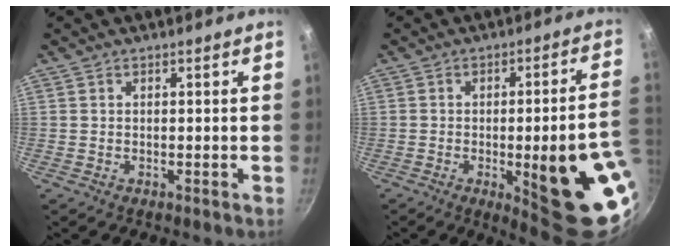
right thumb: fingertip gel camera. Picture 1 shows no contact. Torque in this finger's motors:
{"motor_torque": [2.81, 2.20, 2.30, -0.47, 0.46]}